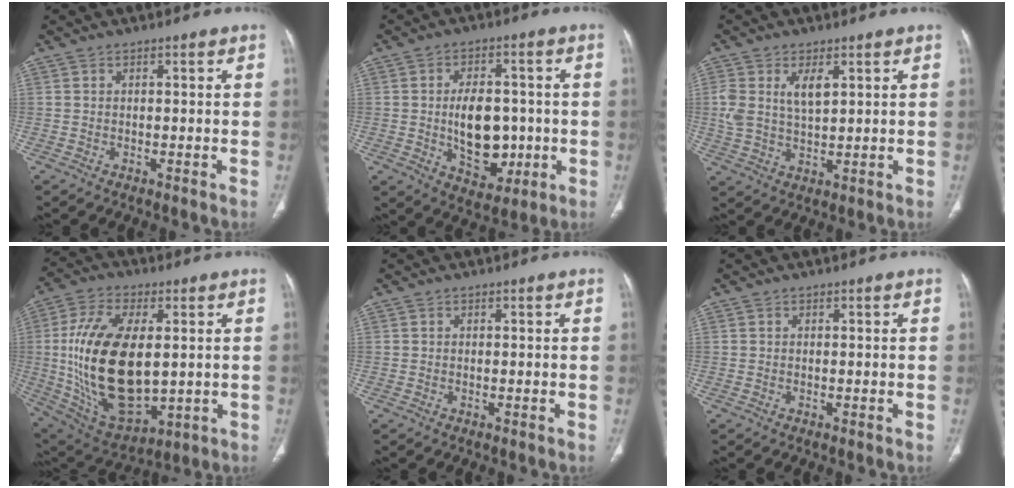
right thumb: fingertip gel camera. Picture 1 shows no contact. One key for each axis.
{"total": 12.2, "fx": -0.9, "fy": 7.8, "fz": 9.3, "tx": -0.111, "ty": 0.004, "tz": -0.001}
{"total": 6.7, "fx": 2.3, "fy": 3.4, "fz": 5.4, "tx": -0.106, "ty": -0.004, "tz": 0.053}
{"total": 23.6, "fx": 1.0, "fy": 12.4, "fz": 20.1, "tx": -0.387, "ty": -0.016, "tz": 0.035}
{"total": 0.0}
{"total": 0.0}